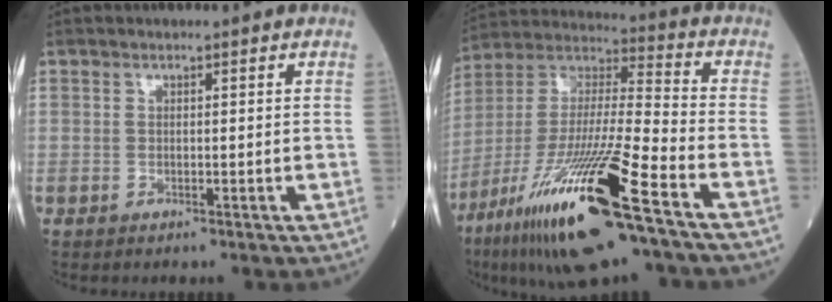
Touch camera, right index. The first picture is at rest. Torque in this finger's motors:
{"motor_torque": [1.76, -0.38, 1.05, 0.21]}